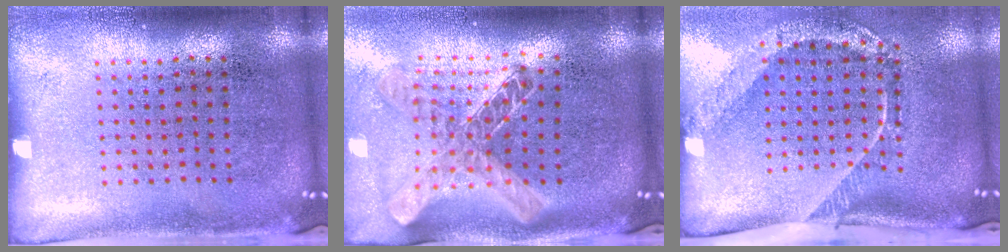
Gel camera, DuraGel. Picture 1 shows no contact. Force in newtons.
{"total": 1.6, "press": 1.4, "slide": 0.8}
{"total": 2.5, "press": 1.6, "slide": 1.8}